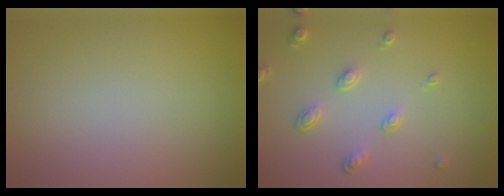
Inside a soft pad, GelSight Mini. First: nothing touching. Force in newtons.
{"total": 2.2, "press": 1.4, "slide": 1.7}